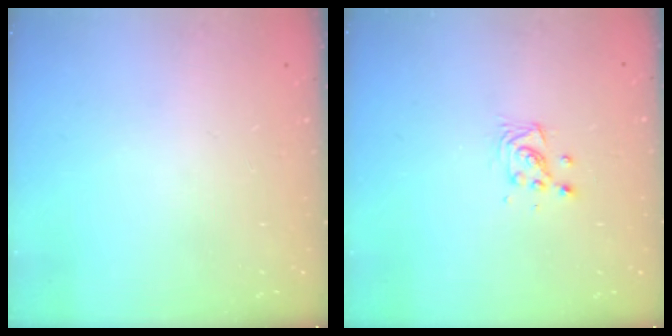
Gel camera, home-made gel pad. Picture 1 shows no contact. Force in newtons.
{"total": 4.3, "press": 4.3, "slide": 0.2}